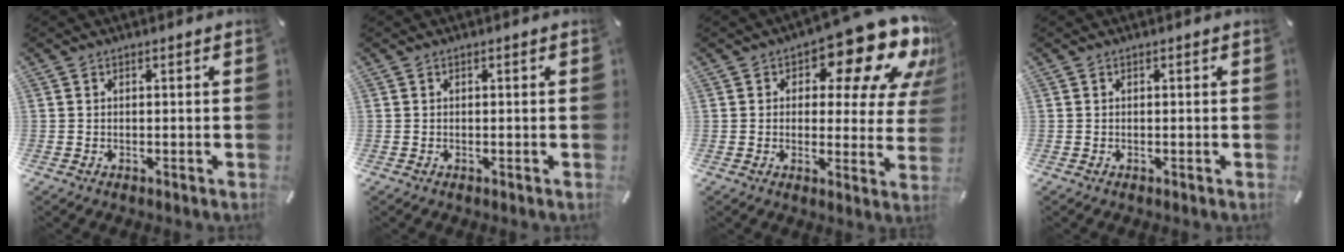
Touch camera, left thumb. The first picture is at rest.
{"total": 0.0}
{"total": 18.1, "force": [11.2, 8.0, 11.7], "torque": [-0.150, -0.078, 0.184]}
{"total": 0.0}